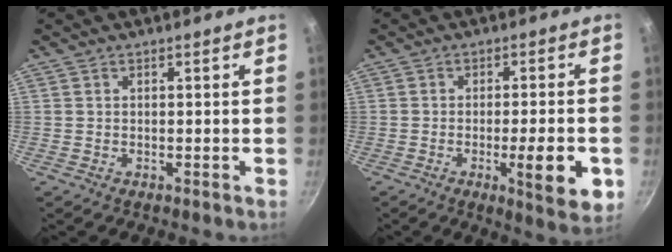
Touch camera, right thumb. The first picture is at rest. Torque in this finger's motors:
{"motor_torque": [0.87, 0.97, 1.06, 0.04, 0.21]}